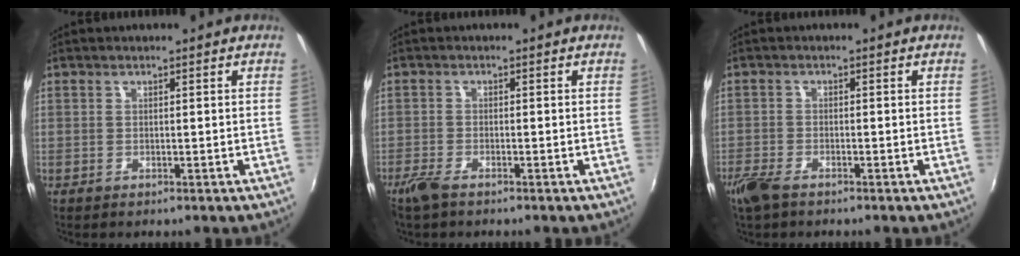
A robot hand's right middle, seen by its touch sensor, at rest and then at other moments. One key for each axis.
{"total": 3.1, "fx": -2.4, "fy": 0.8, "fz": 1.8, "tx": -0.051, "ty": -0.007, "tz": -0.050}
{"total": 4.5, "fx": -3.3, "fy": 1.6, "fz": 2.5, "tx": -0.069, "ty": -0.012, "tz": -0.068}